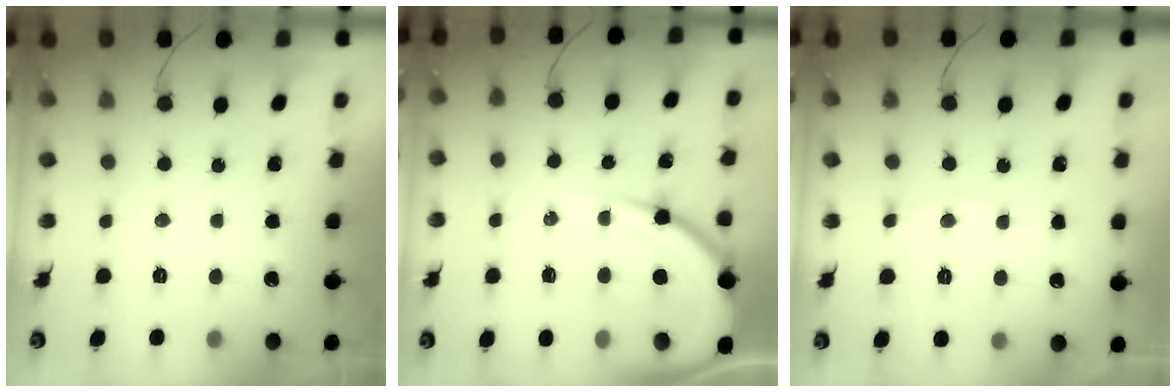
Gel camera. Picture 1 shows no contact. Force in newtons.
{"total": 16.2, "press": 16.1, "slide": 1.4}
{"total": 4.5, "press": 4.4, "slide": 0.4}